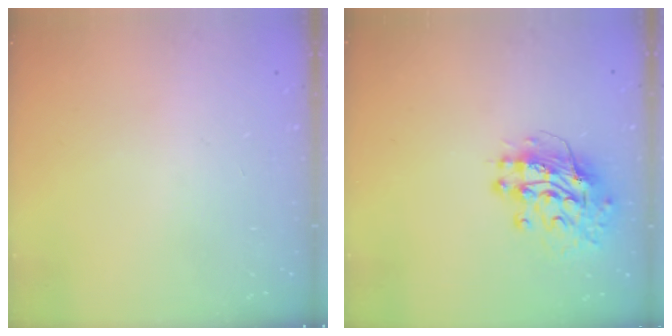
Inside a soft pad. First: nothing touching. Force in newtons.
{"total": 12.8, "press": 12.7, "slide": 1.1}